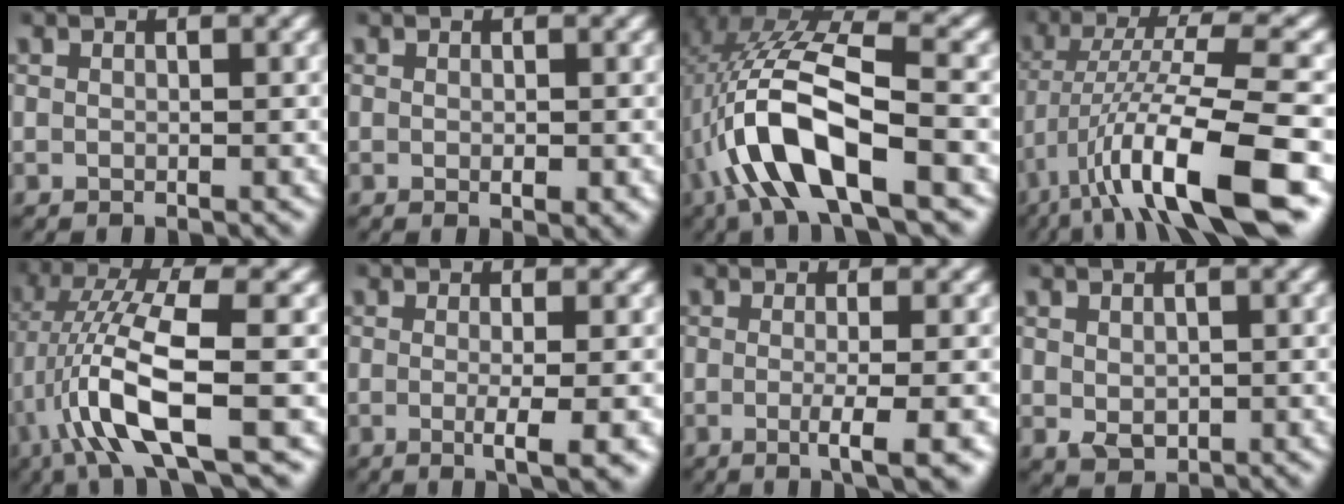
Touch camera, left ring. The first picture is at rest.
{"total": 1.1, "force": [-0.3, 0.5, 1.0], "torque": [-0.016, -0.009, -0.001]}
{"total": 9.7, "force": [-1.0, 4.4, 8.6], "torque": [-0.187, -0.018, -0.005]}
{"total": 10.1, "force": [-4.2, 2.7, 8.8], "torque": [-0.155, -0.023, -0.047]}
{"total": 8.0, "force": [-1.2, 2.5, 7.5], "torque": [-0.154, -0.029, -0.004]}
{"total": 3.6, "force": [-1.2, 0.2, 3.4], "torque": [-0.050, -0.016, -0.014]}
{"total": 3.8, "force": [-1.8, 0.0, 3.4], "torque": [-0.052, -0.016, -0.022]}
{"total": 1.7, "force": [0.1, 1.1, 1.2], "torque": [-0.020, -0.017, 0.020]}